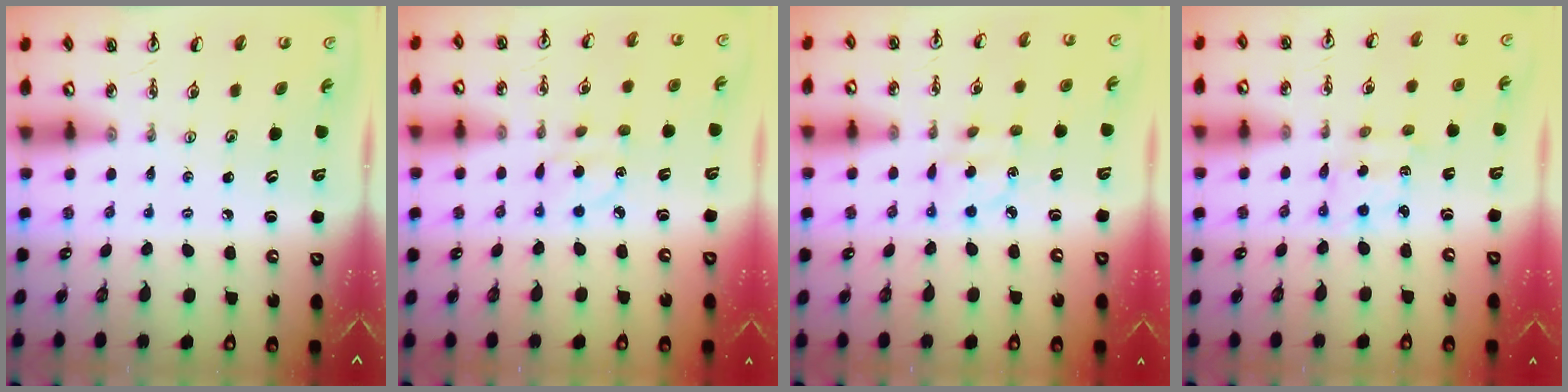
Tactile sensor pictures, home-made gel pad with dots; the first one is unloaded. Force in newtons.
{"total": 3.7, "press": 3.6, "slide": 0.9}
{"total": 2.9, "press": 2.9, "slide": 0.0}
{"total": 2.2, "press": 2.0, "slide": 0.8}